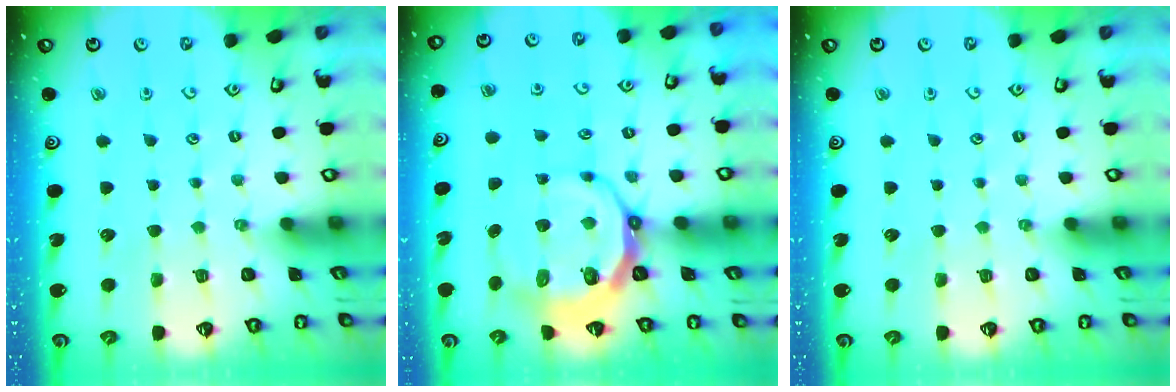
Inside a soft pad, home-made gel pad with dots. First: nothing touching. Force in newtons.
{"total": 8.3, "press": 7.5, "slide": 3.6}
{"total": 0.0}